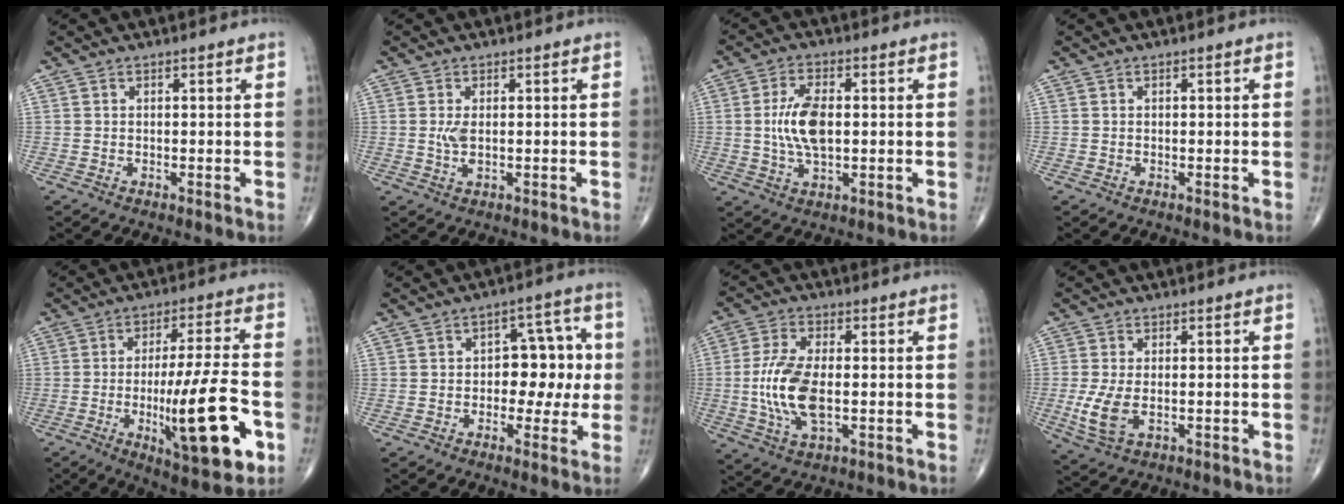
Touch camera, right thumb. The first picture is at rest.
{"total": 2.4, "force": [0.2, 1.0, 2.2], "torque": [-0.050, -0.005, 0.007]}
{"total": 8.7, "force": [0.3, 4.2, 7.6], "torque": [-0.153, 0.000, 0.006]}
{"total": 0.0}
{"total": 19.8, "force": [-5.6, 4.4, 18.4], "torque": [-0.298, 0.013, -0.077]}
{"total": 9.4, "force": [-0.2, 6.0, 7.2], "torque": [-0.042, 0.028, -0.006]}
{"total": 11.2, "force": [-1.1, 5.2, 9.9], "torque": [-0.208, 0.002, -0.020]}
{"total": 6.0, "force": [-1.1, 3.2, 4.9], "torque": [-0.115, -0.011, -0.019]}